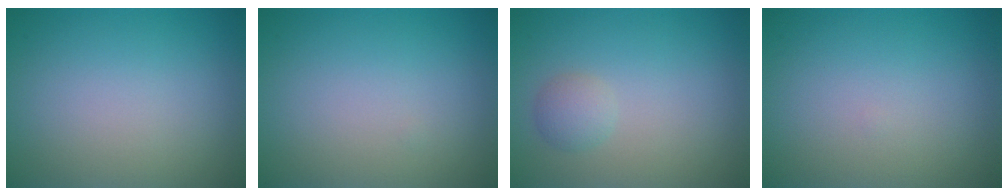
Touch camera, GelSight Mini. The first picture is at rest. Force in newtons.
{"total": 0.0}
{"total": 1.5, "press": 1.5, "slide": 0.0}
{"total": 0.0}